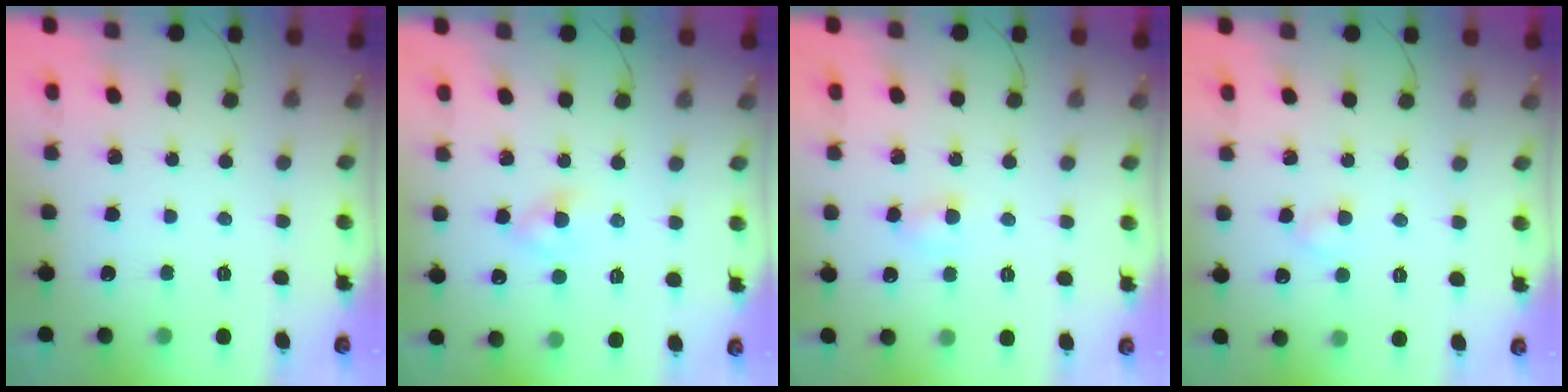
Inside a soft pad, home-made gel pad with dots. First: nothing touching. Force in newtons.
{"total": 2.6, "press": 2.4, "slide": 1.1}
{"total": 3.8, "press": 3.6, "slide": 1.2}
{"total": 2.2, "press": 1.9, "slide": 1.0}